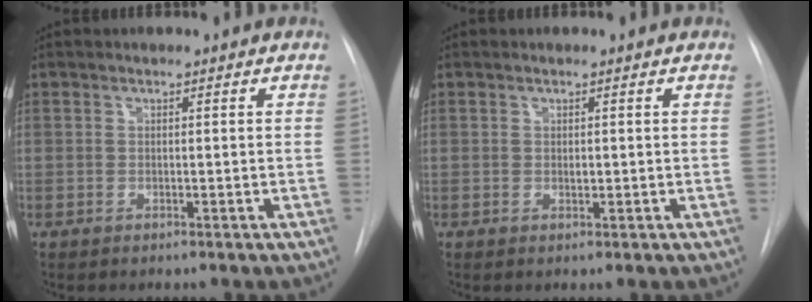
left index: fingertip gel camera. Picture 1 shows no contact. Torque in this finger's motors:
{"motor_torque": [0.37, -0.29, 0.00, 0.00]}